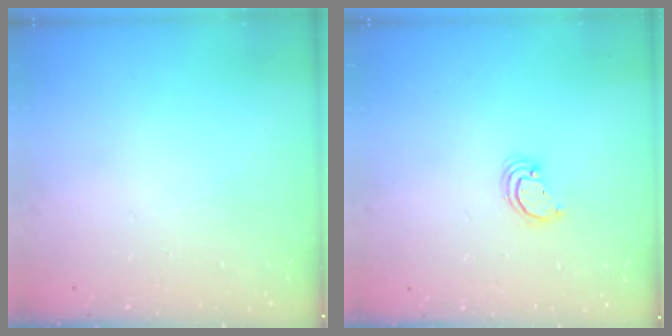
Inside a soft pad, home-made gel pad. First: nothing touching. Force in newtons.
{"total": 2.8, "press": 2.8, "slide": 0.2}